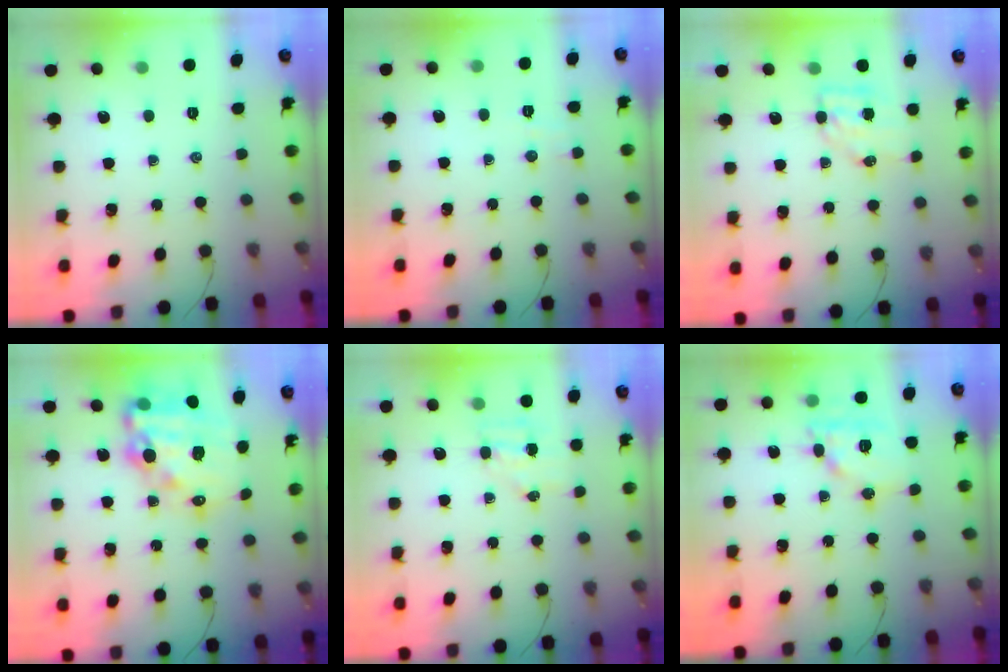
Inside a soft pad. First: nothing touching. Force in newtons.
{"total": 2.4, "press": 2.3, "slide": 0.6}
{"total": 6.0, "press": 6.0, "slide": 0.7}
{"total": 17.5, "press": 17.0, "slide": 4.2}
{"total": 4.5, "press": 4.5, "slide": 0.9}
{"total": 12.2, "press": 12.1, "slide": 1.4}